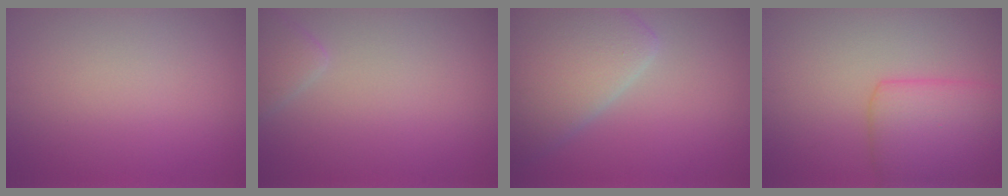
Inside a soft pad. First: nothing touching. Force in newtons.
{"total": 1.9, "press": 1.9, "slide": 0.1}
{"total": 7.3, "press": 7.3, "slide": 0.6}
{"total": 4.9, "press": 4.9, "slide": 0.2}